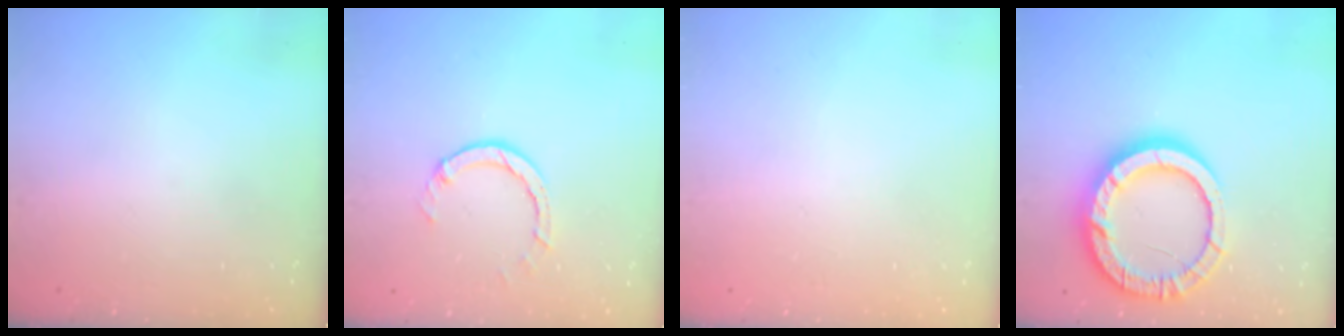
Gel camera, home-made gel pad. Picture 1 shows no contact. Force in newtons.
{"total": 3.8, "press": 3.8, "slide": 0.4}
{"total": 2.6, "press": 2.6, "slide": 0.2}
{"total": 17.9, "press": 17.9, "slide": 1.7}